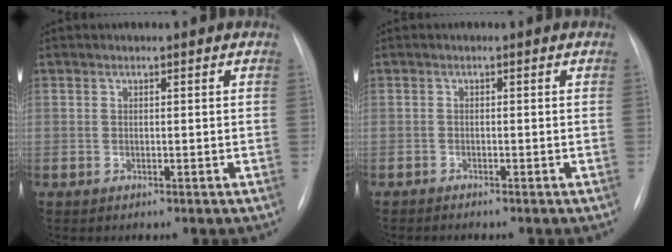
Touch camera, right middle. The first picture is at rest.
{"total": 1.1, "force": [-1.1, 0.1, 0.4], "torque": [-0.004, -0.001, -0.016]}